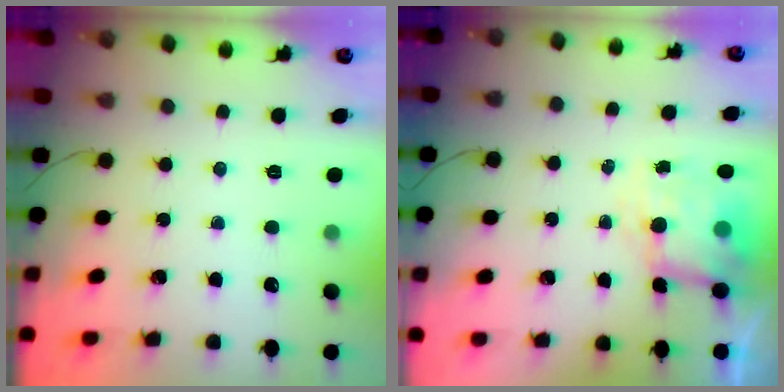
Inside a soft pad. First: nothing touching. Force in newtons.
{"total": 6.9, "press": 6.8, "slide": 1.2}